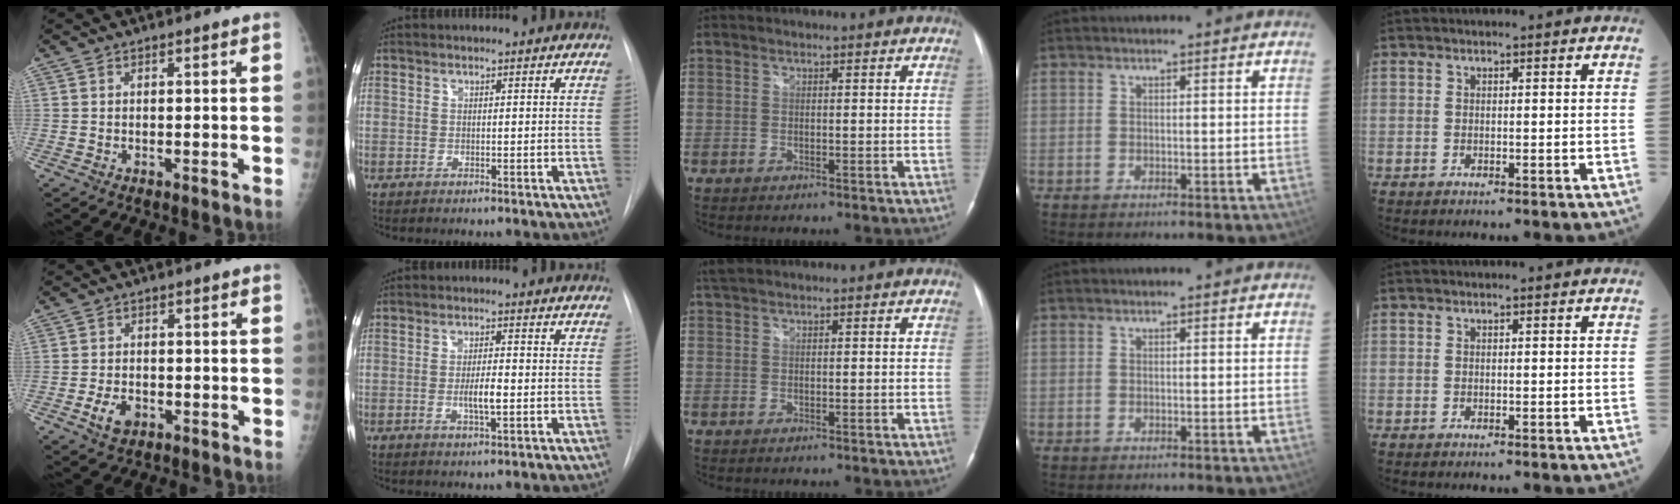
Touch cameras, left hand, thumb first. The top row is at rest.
{"thumb": {"total": 4.5, "force": [-2.0, 3.0, 2.8], "torque": [-0.044, 0.008, -0.032]}, "index": {"total": 3.6, "force": [-1.1, 0.7, 3.4], "torque": [-0.062, -0.007, -0.017]}, "middle": {"total": 1.3, "force": [1.1, 0.2, 0.7], "torque": [-0.020, 0.022, 0.026]}}